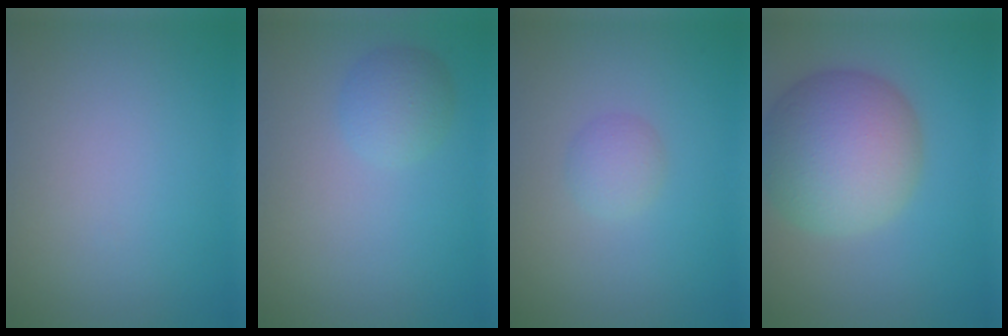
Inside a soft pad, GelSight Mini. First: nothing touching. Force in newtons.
{"total": 2.2, "press": 2.2, "slide": 0.1}
{"total": 1.5, "press": 1.5, "slide": 0.1}
{"total": 8.9, "press": 8.9, "slide": 0.6}